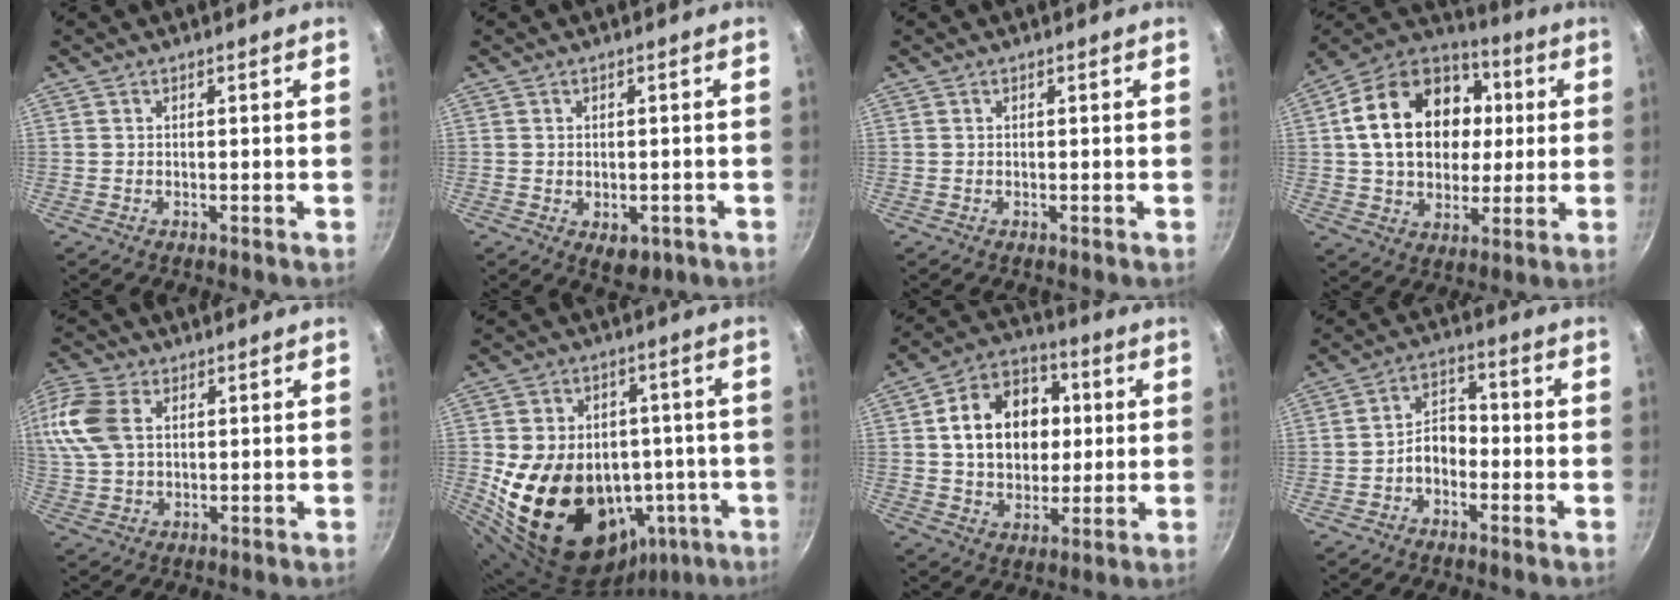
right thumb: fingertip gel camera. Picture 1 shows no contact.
{"total": 4.2, "force": [-1.5, 2.7, 2.8], "torque": [-0.027, 0.002, -0.013]}
{"total": 0.0}
{"total": 22.8, "force": [3.4, 17.0, 14.8], "torque": [-0.230, 0.025, 0.054]}
{"total": 15.0, "force": [3.8, 10.4, 10.2], "torque": [-0.238, 0.020, 0.070]}
{"total": 23.6, "force": [-4.9, 18.0, 14.5], "torque": [-0.201, 0.036, -0.053]}
{"total": 16.9, "force": [2.4, 12.8, 10.7], "torque": [-0.138, 0.020, 0.031]}
{"total": 5.7, "force": [-2.3, 3.9, 3.6], "torque": [-0.040, 0.037, -0.047]}